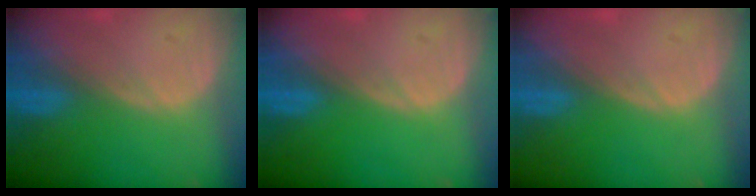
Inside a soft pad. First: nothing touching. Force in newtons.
{"total": 0.0}
{"total": 0.0}